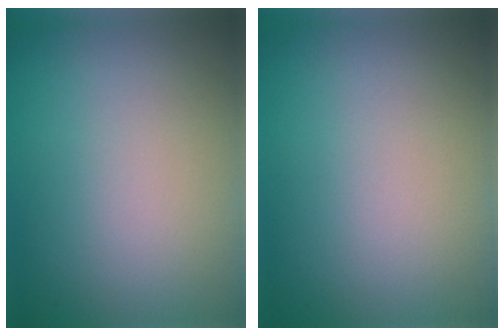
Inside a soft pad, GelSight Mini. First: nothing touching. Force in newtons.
{"total": 0.0}